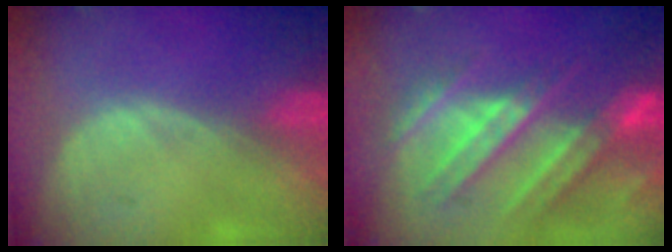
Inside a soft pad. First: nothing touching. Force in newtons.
{"total": 10.5, "press": 9.6, "slide": 4.2}